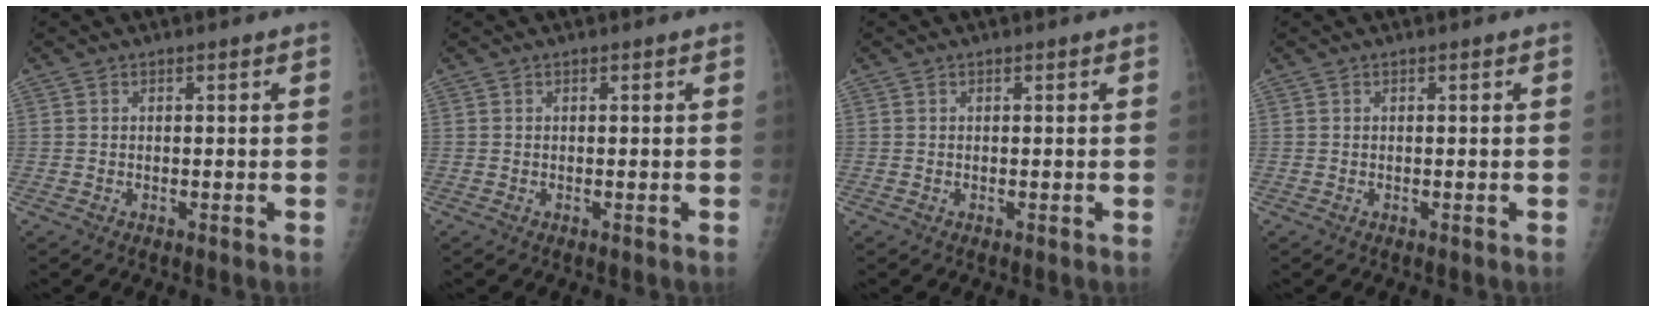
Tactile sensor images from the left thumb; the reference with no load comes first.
{"total": 0.0}
{"total": 0.0}
{"total": 0.0}